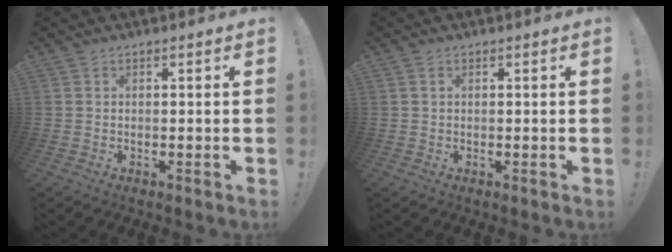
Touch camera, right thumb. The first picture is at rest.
{"total": 0.7, "force": [0.2, 0.5, 0.4], "torque": [-0.014, 0.005, 0.006]}